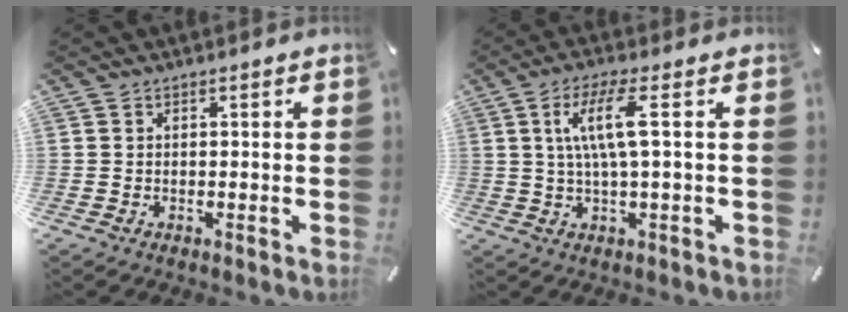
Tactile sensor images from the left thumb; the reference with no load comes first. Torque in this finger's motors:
{"motor_torque": [-0.14, 0.63, 1.23, -0.37, 0.29]}